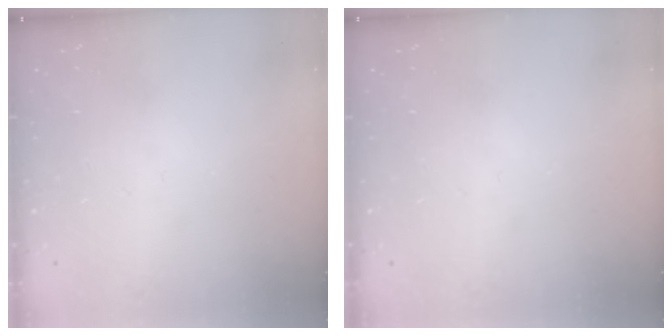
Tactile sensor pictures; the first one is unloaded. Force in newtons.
{"total": 0.0}